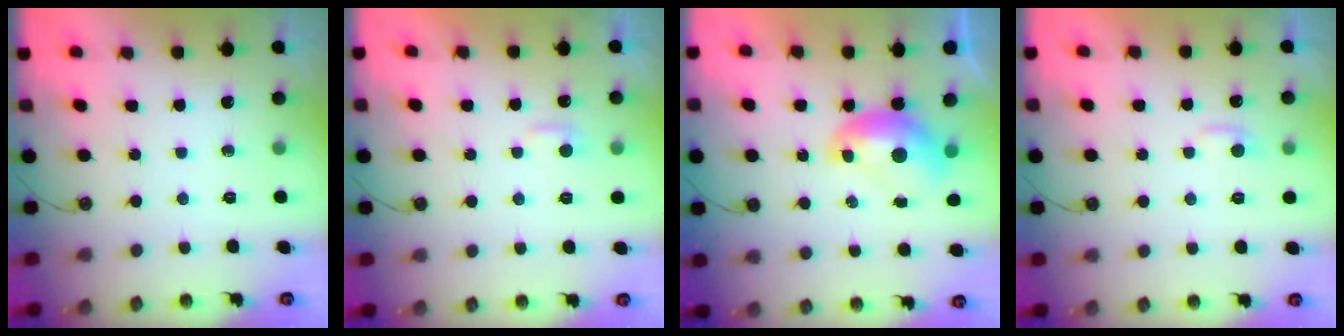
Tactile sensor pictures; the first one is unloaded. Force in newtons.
{"total": 2.4, "press": 2.3, "slide": 0.5}
{"total": 1.8, "press": 1.8, "slide": 0.2}
{"total": 2.8, "press": 2.8, "slide": 0.4}